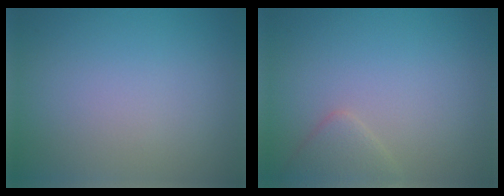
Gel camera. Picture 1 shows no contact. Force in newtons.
{"total": 1.9, "press": 1.9, "slide": 0.1}